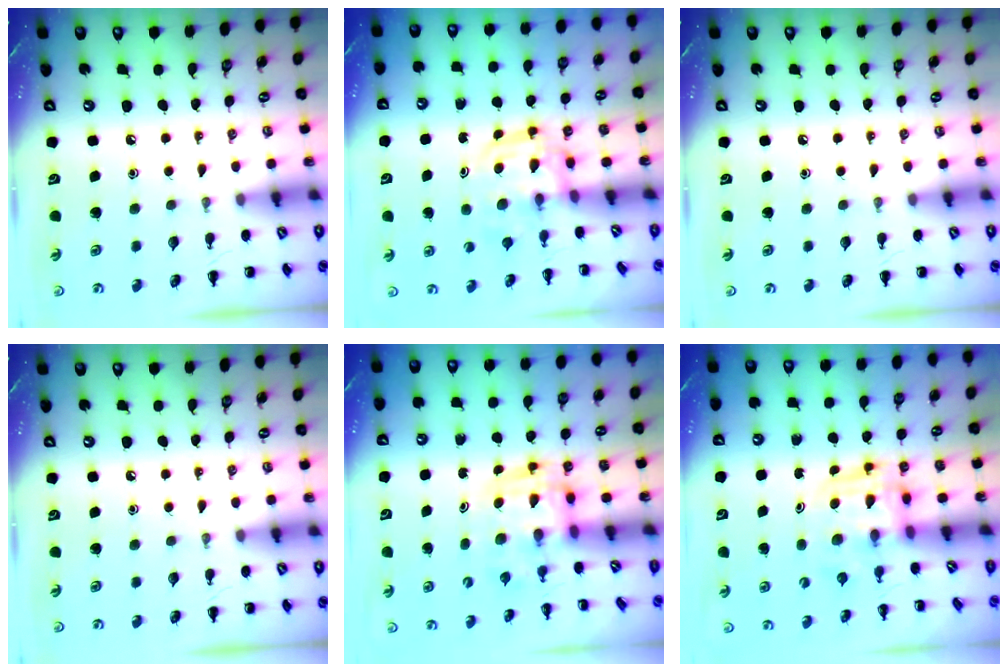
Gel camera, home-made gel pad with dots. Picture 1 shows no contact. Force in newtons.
{"total": 3.0, "press": 3.0, "slide": 0.4}
{"total": 0.0}
{"total": 0.0}
{"total": 2.8, "press": 2.8, "slide": 0.5}
{"total": 3.3, "press": 3.3, "slide": 0.5}